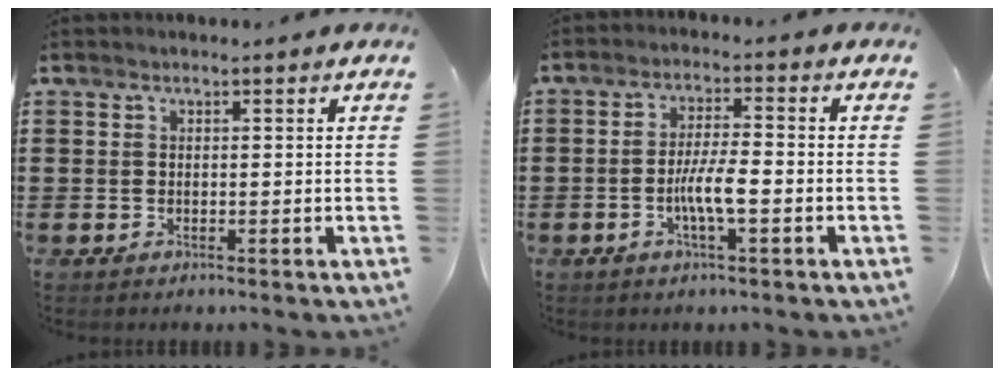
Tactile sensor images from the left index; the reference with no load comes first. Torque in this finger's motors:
{"motor_torque": [0.40, 0.15, 0.19, 0.10]}